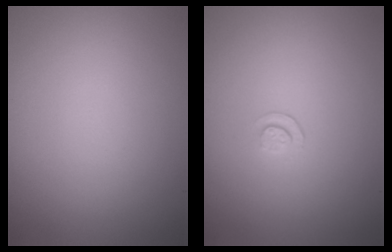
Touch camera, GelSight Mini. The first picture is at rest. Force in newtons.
{"total": 0.8, "press": 0.5, "slide": 0.7}